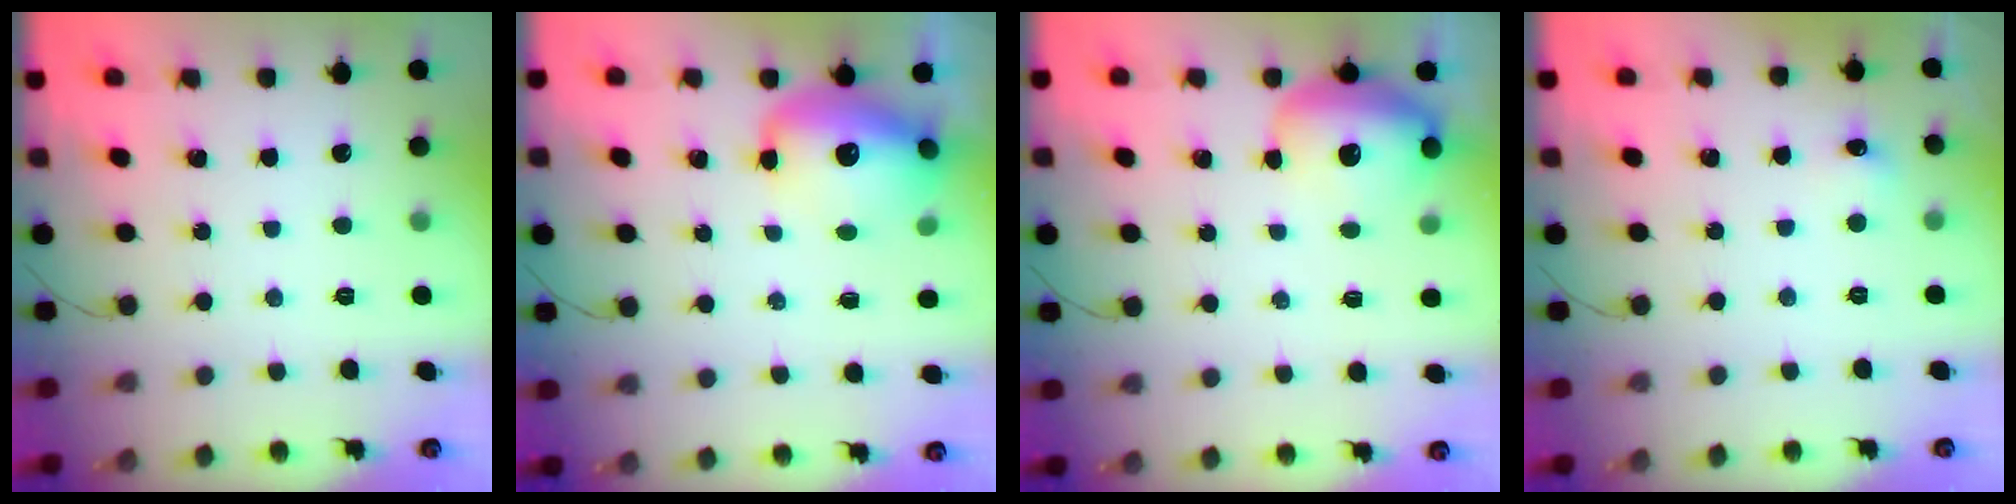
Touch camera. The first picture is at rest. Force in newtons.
{"total": 14.1, "press": 13.7, "slide": 3.3}
{"total": 17.2, "press": 14.8, "slide": 8.8}
{"total": 4.7, "press": 4.5, "slide": 1.2}